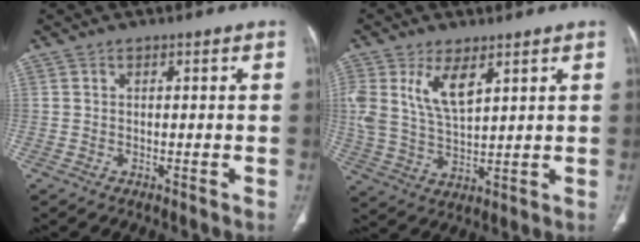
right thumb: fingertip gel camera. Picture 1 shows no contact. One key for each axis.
{"total": 9.2, "fx": 4.4, "fy": 4.1, "fz": 7.0, "tx": -0.133, "ty": -0.018, "tz": 0.095}